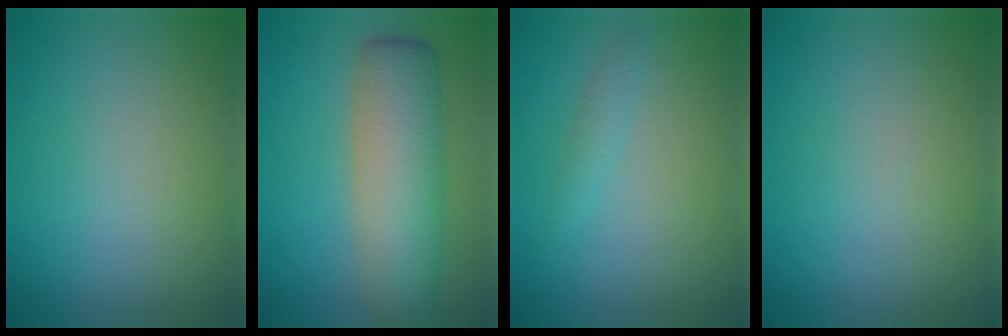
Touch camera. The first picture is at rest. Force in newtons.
{"total": 7.6, "press": 7.6, "slide": 0.3}
{"total": 1.2, "press": 1.2, "slide": 0.1}
{"total": 0.0}